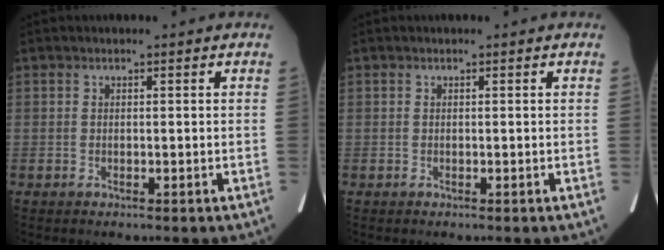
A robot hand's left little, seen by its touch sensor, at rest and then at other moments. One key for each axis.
{"total": 0.0}